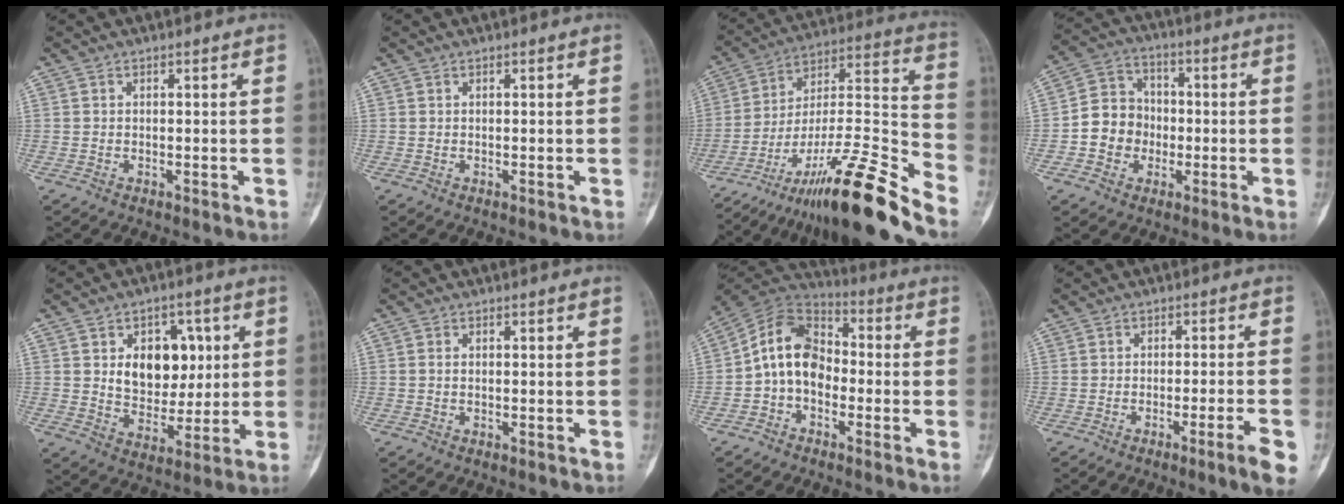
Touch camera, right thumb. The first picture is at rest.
{"total": 0.0}
{"total": 24.4, "force": [-18.5, 2.2, 15.8], "torque": [-0.249, 0.089, -0.316]}
{"total": 9.5, "force": [-1.7, 8.6, 3.7], "torque": [-0.028, 0.029, -0.040]}
{"total": 12.4, "force": [2.8, 8.8, 8.2], "torque": [-0.068, -0.013, 0.052]}
{"total": 0.7, "force": [0.0, 0.4, 0.5], "torque": [-0.010, 0.001, 0.000]}
{"total": 11.6, "force": [-1.9, 8.6, 7.5], "torque": [-0.112, 0.042, -0.050]}
{"total": 5.8, "force": [-2.9, -0.2, 5.1], "torque": [-0.075, 0.003, -0.043]}